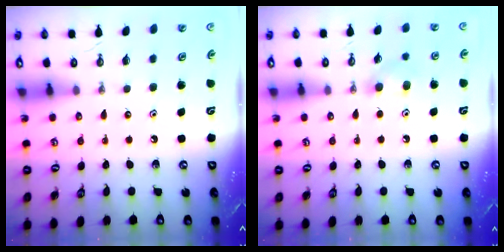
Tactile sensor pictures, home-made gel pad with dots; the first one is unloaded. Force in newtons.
{"total": 5.7, "press": 5.7, "slide": 0.5}